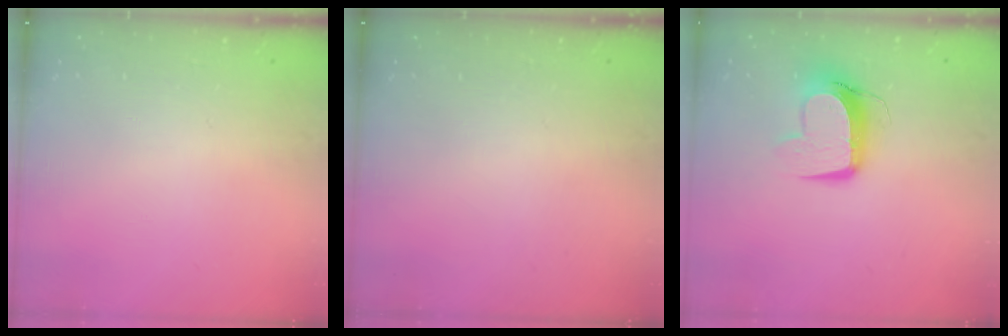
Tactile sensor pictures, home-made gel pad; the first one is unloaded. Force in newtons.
{"total": 0.0}
{"total": 11.4, "press": 11.3, "slide": 1.5}